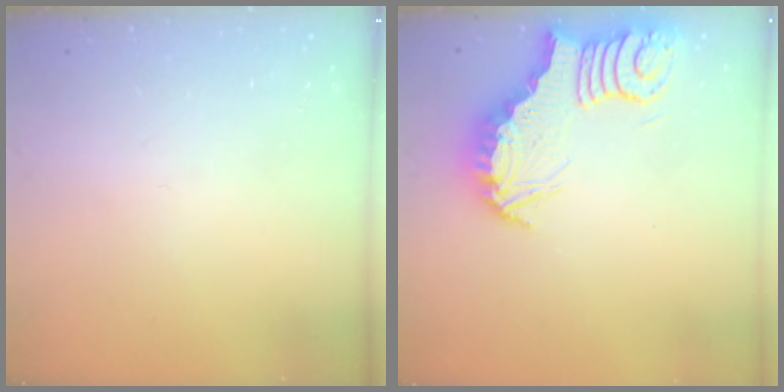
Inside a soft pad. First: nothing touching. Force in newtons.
{"total": 5.2, "press": 5.1, "slide": 0.8}